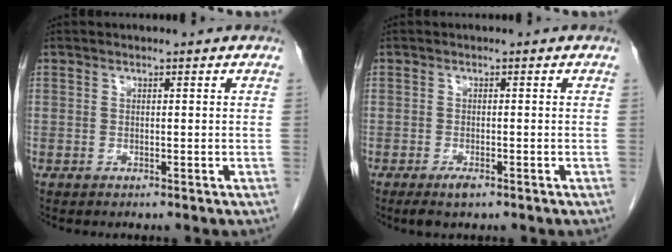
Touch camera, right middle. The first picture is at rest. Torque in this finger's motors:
{"motor_torque": [0.39, -0.24, 0.01, 0.02]}